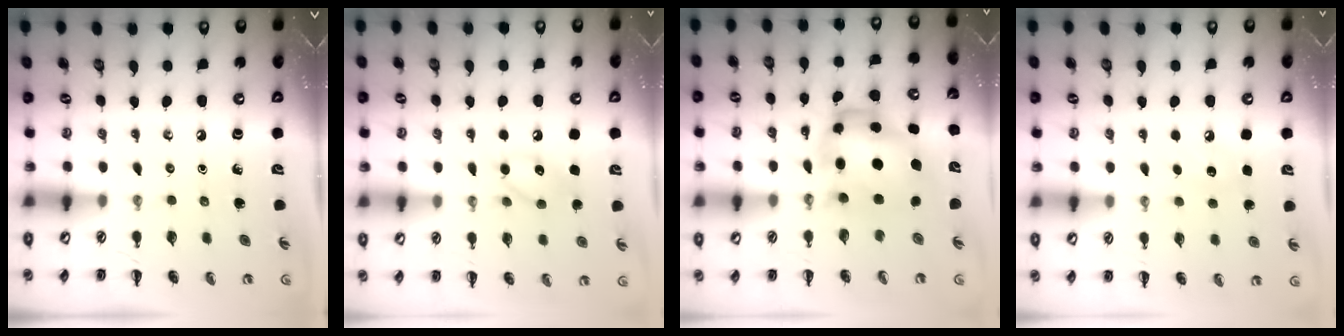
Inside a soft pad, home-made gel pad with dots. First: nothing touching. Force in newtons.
{"total": 9.4, "press": 9.3, "slide": 1.1}
{"total": 6.3, "press": 6.1, "slide": 1.6}
{"total": 6.8, "press": 6.5, "slide": 1.8}